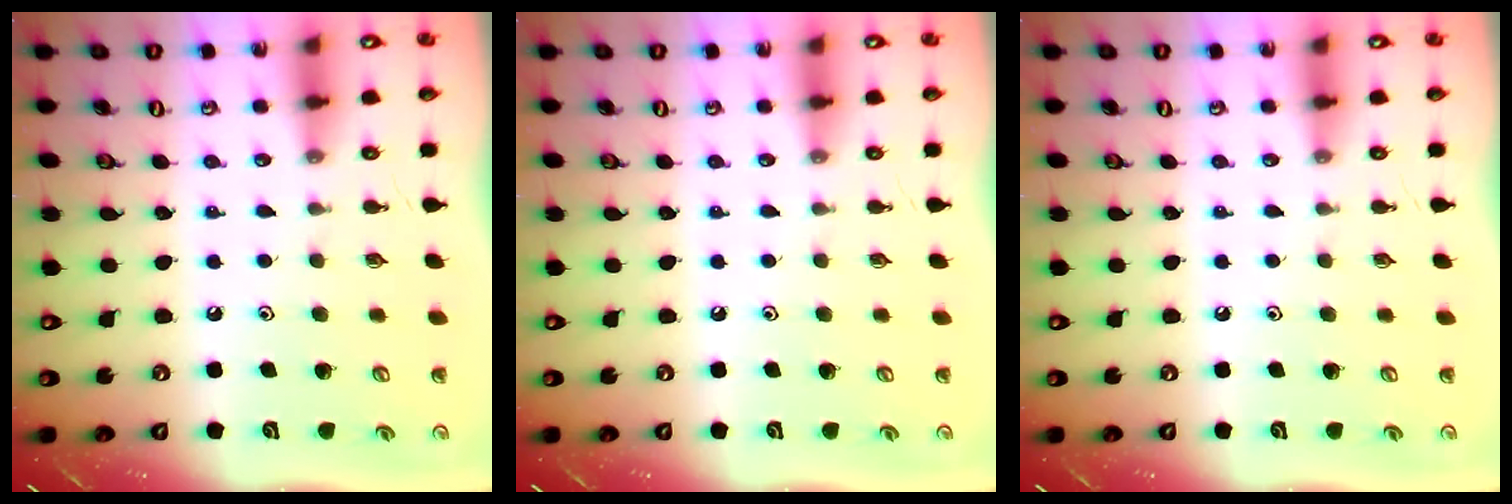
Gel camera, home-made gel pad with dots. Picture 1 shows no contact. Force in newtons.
{"total": 0.0}
{"total": 0.0}